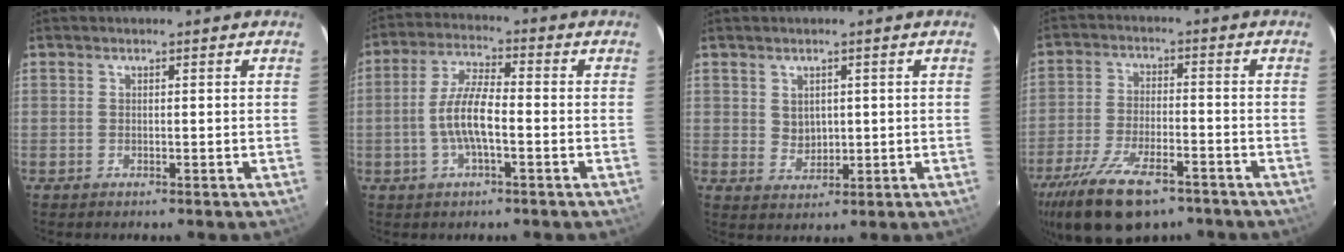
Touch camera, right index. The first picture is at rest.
{"total": 8.0, "force": [-2.1, 2.0, 7.4], "torque": [-0.150, 0.007, -0.040]}
{"total": 3.2, "force": [1.0, 2.7, 1.4], "torque": [-0.020, 0.003, 0.026]}
{"total": 16.8, "force": [-11.5, 6.8, 10.2], "torque": [-0.223, -0.036, -0.197]}